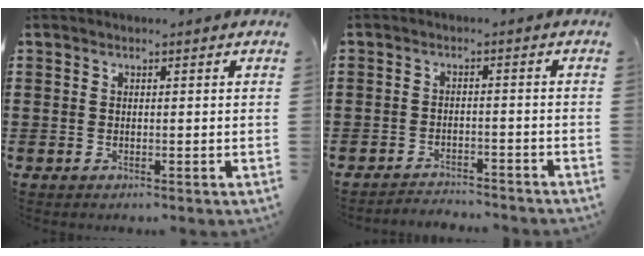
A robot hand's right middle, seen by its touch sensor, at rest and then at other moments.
{"total": 2.7, "force": [-2.7, 0.1, -0.1], "torque": [-0.005, 0.001, -0.058]}